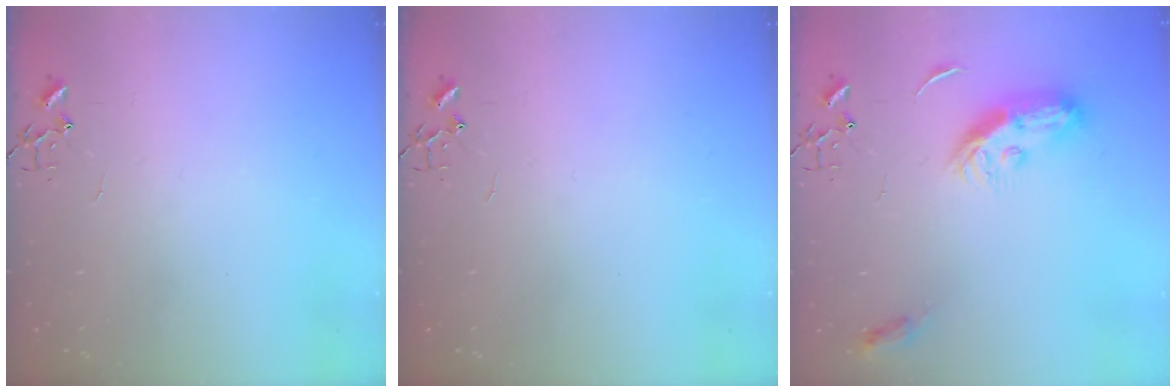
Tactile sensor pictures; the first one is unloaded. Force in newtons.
{"total": 0.0}
{"total": 10.2, "press": 10.2, "slide": 0.2}